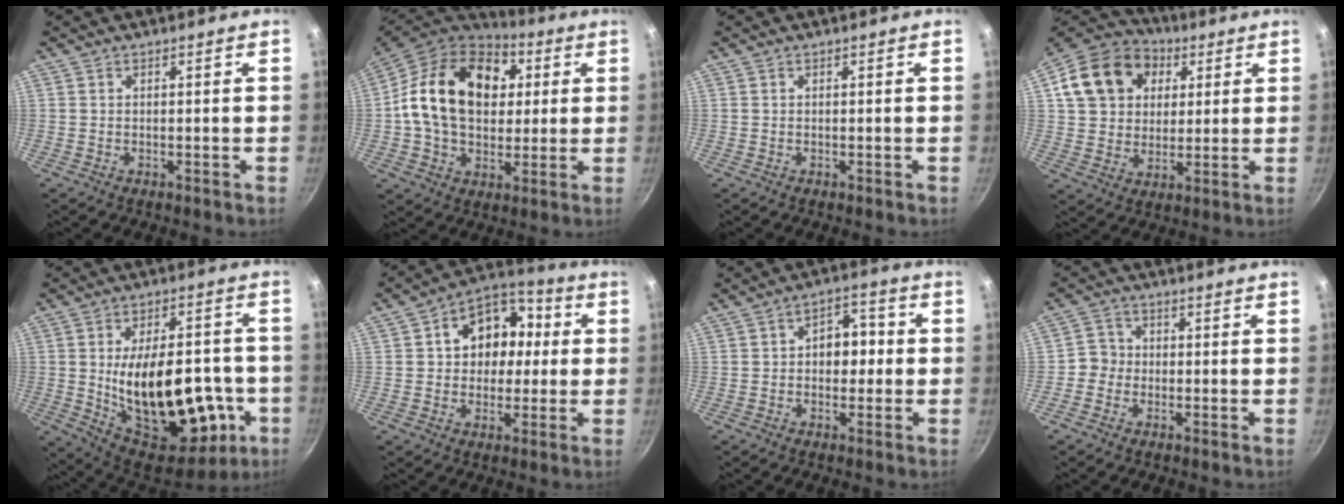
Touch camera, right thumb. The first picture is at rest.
{"total": 22.0, "force": [4.3, 15.9, 14.6], "torque": [-0.225, 0.014, 0.065]}
{"total": 0.0}
{"total": 18.0, "force": [5.5, 14.3, 9.4], "torque": [-0.155, 0.017, 0.087]}
{"total": 27.1, "force": [-4.4, 14.4, 22.5], "torque": [-0.305, 0.015, -0.037]}
{"total": 14.1, "force": [2.0, 11.1, 8.4], "torque": [-0.079, 0.028, 0.018]}
{"total": 7.4, "force": [0.0, 5.3, 5.1], "torque": [-0.022, 0.019, -0.007]}
{"total": 3.7, "force": [-1.1, 3.4, 0.9], "torque": [0.008, 0.013, -0.031]}